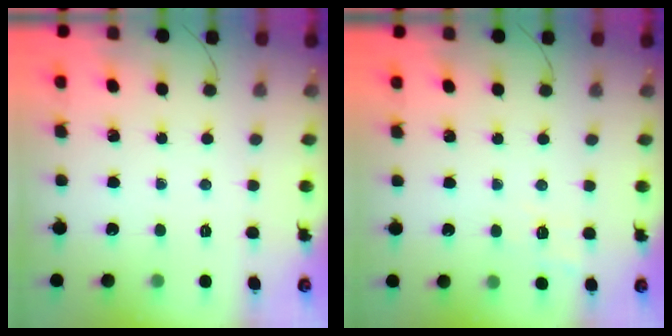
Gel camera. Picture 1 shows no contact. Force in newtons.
{"total": 7.4, "press": 7.1, "slide": 2.2}